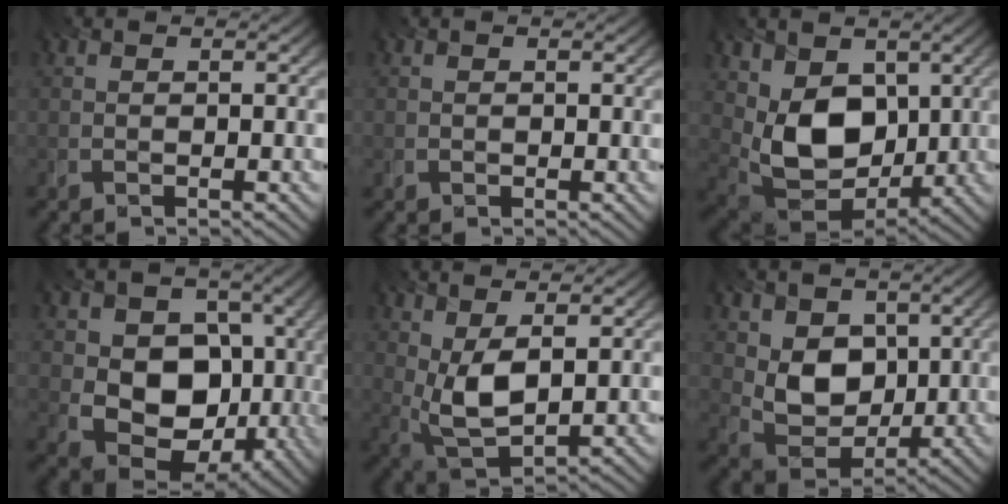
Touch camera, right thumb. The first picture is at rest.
{"total": 0.8, "force": [0.2, 0.8, 0.1], "torque": [-0.003, -0.002, 0.002]}
{"total": 10.4, "force": [2.1, 7.4, 6.9], "torque": [-0.164, -0.023, 0.040]}
{"total": 15.1, "force": [0.3, 12.1, 9.0], "torque": [-0.158, -0.027, 0.018]}
{"total": 6.8, "force": [1.5, 3.4, 5.7], "torque": [-0.135, 0.000, 0.034]}
{"total": 7.3, "force": [2.1, 5.6, 4.2], "torque": [-0.106, -0.010, 0.034]}